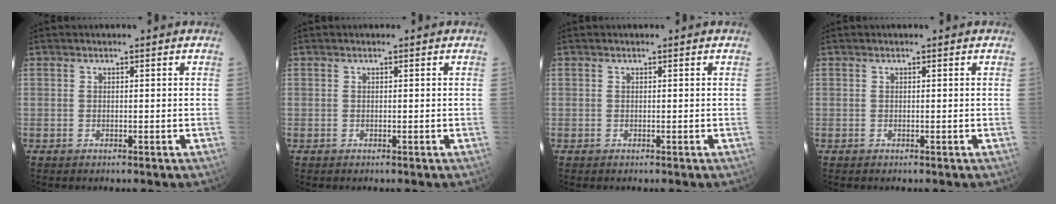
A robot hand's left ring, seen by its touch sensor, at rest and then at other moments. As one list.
[{"total": 0.0}, {"total": 0.0}, {"total": 0.0}]